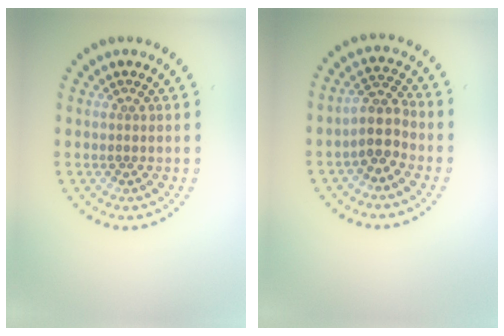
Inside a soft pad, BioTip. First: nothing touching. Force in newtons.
{"total": 2.9, "press": 2.4, "slide": 1.7}